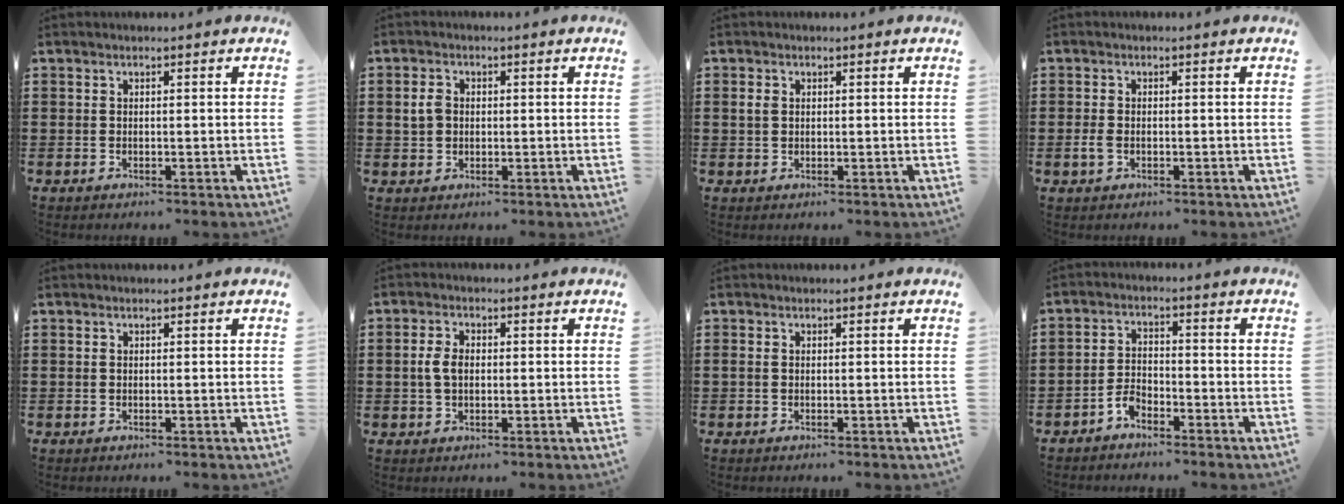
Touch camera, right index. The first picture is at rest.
{"total": 2.6, "force": [0.3, 2.0, 1.7], "torque": [-0.046, 0.006, 0.002]}
{"total": 1.3, "force": [0.3, 1.0, 0.8], "torque": [-0.019, 0.006, 0.006]}
{"total": 1.7, "force": [-0.5, 1.0, 1.3], "torque": [-0.043, -0.008, -0.013]}
{"total": 0.0}
{"total": 3.6, "force": [0.2, 2.1, 2.8], "torque": [-0.073, 0.003, -0.002]}
{"total": 0.7, "force": [-0.1, 0.6, 0.4], "torque": [-0.017, 0.001, -0.006]}
{"total": 3.1, "force": [-2.6, 1.4, 1.1], "torque": [-0.034, 0.004, -0.055]}